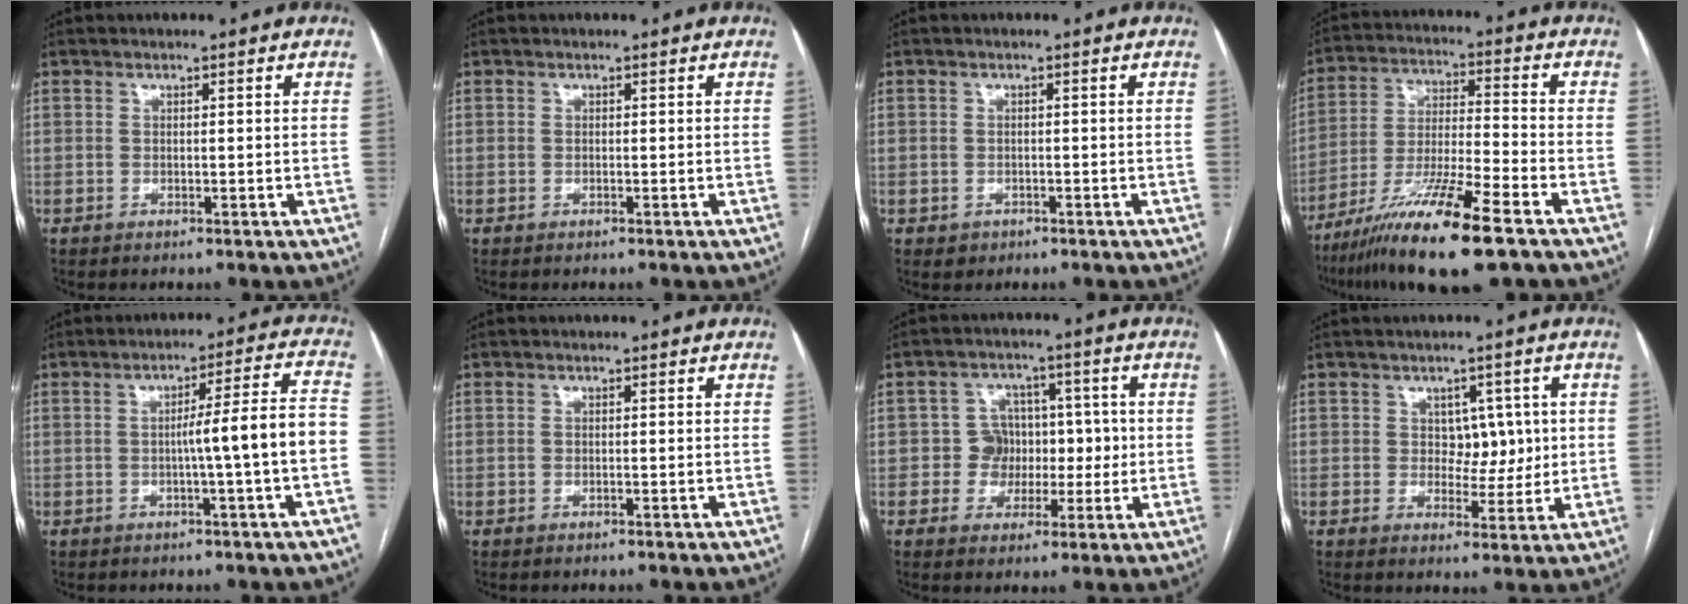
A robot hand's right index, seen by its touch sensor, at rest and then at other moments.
{"total": 0.0}
{"total": 2.0, "force": [-0.9, 1.8, 0.1], "torque": [0.003, 0.007, -0.010]}
{"total": 15.8, "force": [-9.9, 0.5, 12.2], "torque": [-0.243, -0.039, -0.180]}
{"total": 8.7, "force": [-1.7, -1.1, 8.5], "torque": [-0.117, 0.018, -0.024]}
{"total": 0.0}
{"total": 6.5, "force": [-0.3, 6.2, 1.8], "torque": [-0.011, 0.032, -0.003]}
{"total": 4.7, "force": [0.8, 3.3, 3.2], "torque": [-0.033, 0.007, 0.018]}